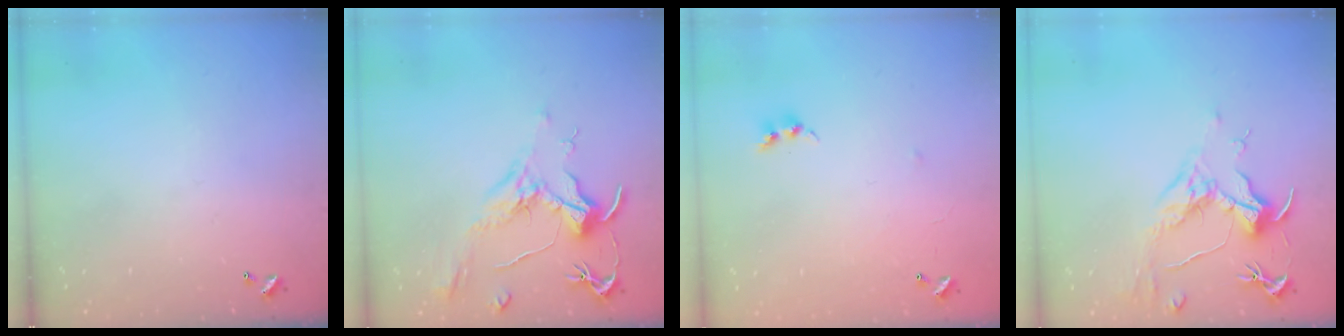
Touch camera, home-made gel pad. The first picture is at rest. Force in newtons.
{"total": 2.1, "press": 2.0, "slide": 0.8}
{"total": 6.7, "press": 6.7, "slide": 0.3}
{"total": 1.5, "press": 1.3, "slide": 0.8}